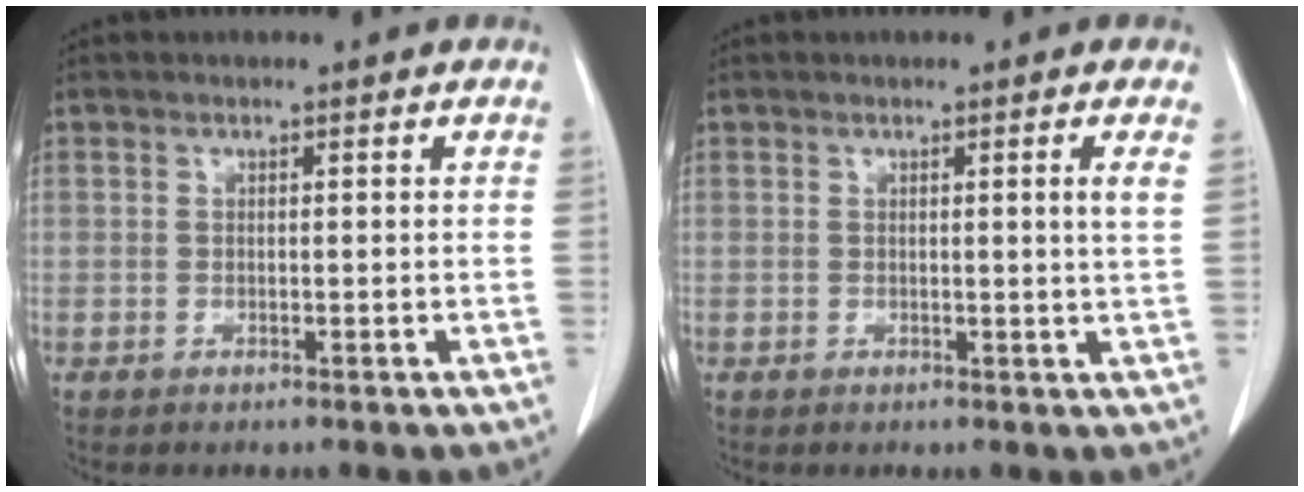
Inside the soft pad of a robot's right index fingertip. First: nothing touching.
{"total": 1.9, "force": [0.6, -0.6, 1.6], "torque": [-0.026, -0.006, 0.012]}